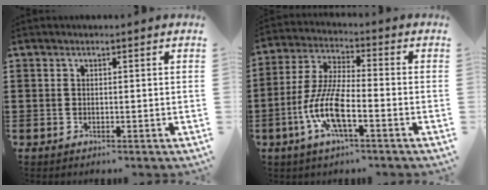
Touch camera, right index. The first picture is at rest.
{"total": 9.2, "force": [-3.6, 2.3, 8.1], "torque": [-0.188, -0.013, -0.074]}